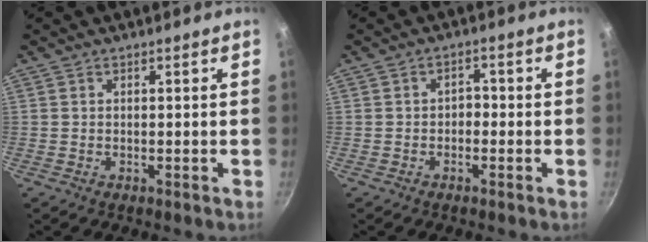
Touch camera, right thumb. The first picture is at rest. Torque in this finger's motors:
{"motor_torque": [-0.05, 0.07, -0.20, 0.03, 0.06]}